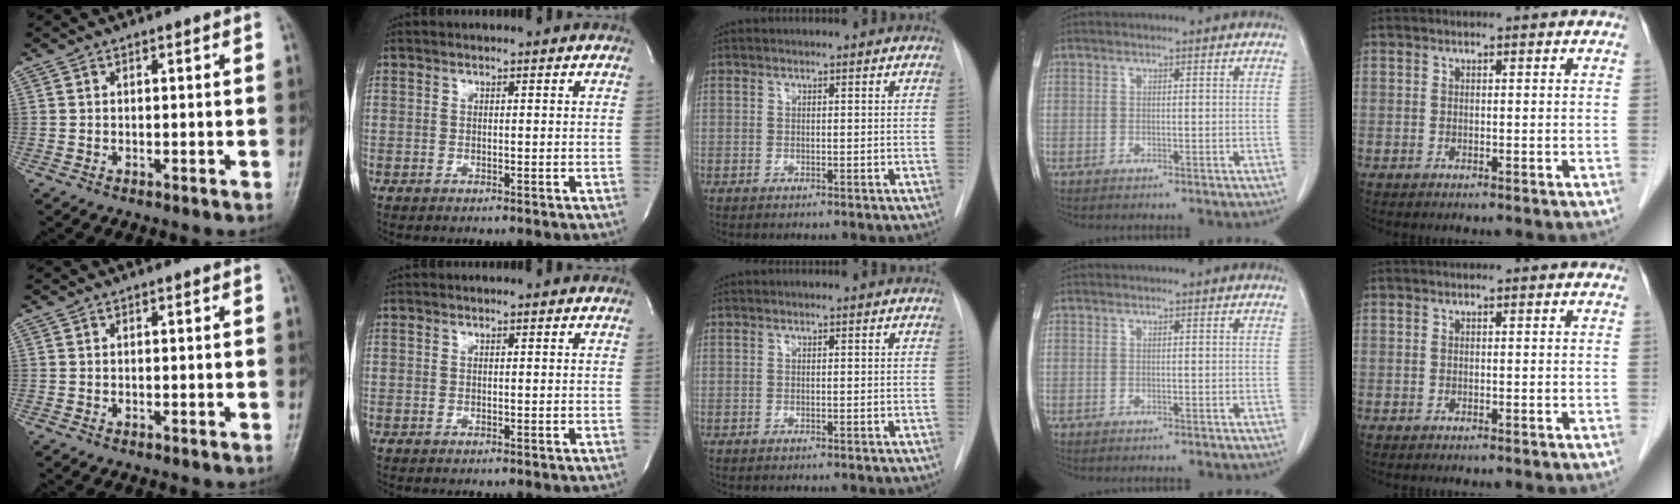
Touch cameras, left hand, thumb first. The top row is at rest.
{}